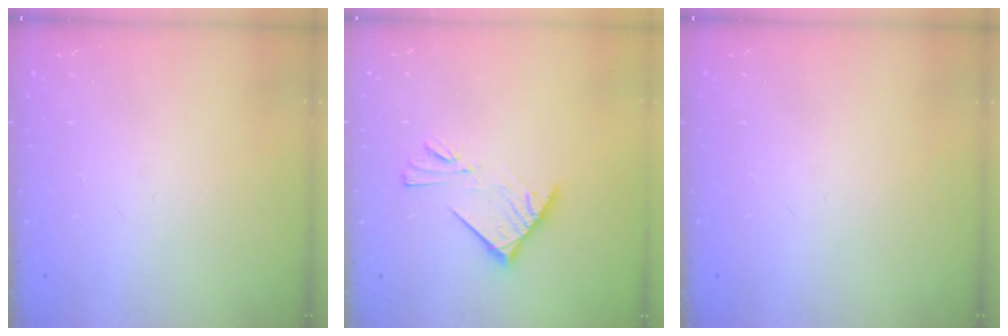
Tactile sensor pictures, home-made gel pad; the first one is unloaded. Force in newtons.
{"total": 7.7, "press": 7.6, "slide": 0.8}
{"total": 0.0}